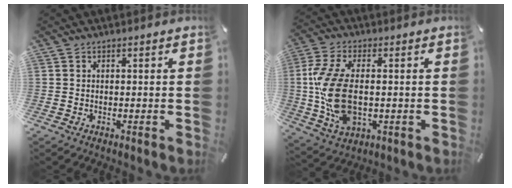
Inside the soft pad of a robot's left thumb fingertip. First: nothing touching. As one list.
[{"total": 13.5, "force": [-0.4, 7.6, 11.2], "torque": [-0.256, -0.011, -0.007]}]